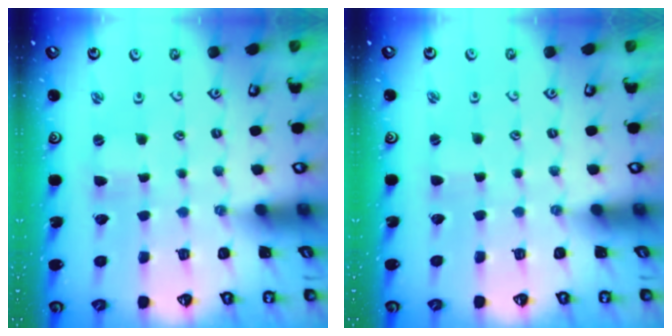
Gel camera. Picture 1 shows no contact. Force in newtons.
{"total": 0.7, "press": 0.7, "slide": 0.1}